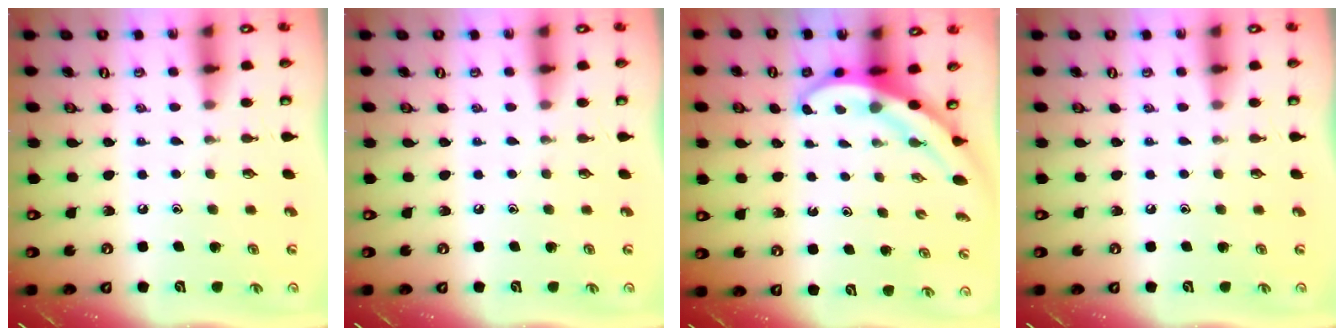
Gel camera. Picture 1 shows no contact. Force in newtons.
{"total": 0.0}
{"total": 3.7, "press": 3.7, "slide": 0.3}
{"total": 0.0}